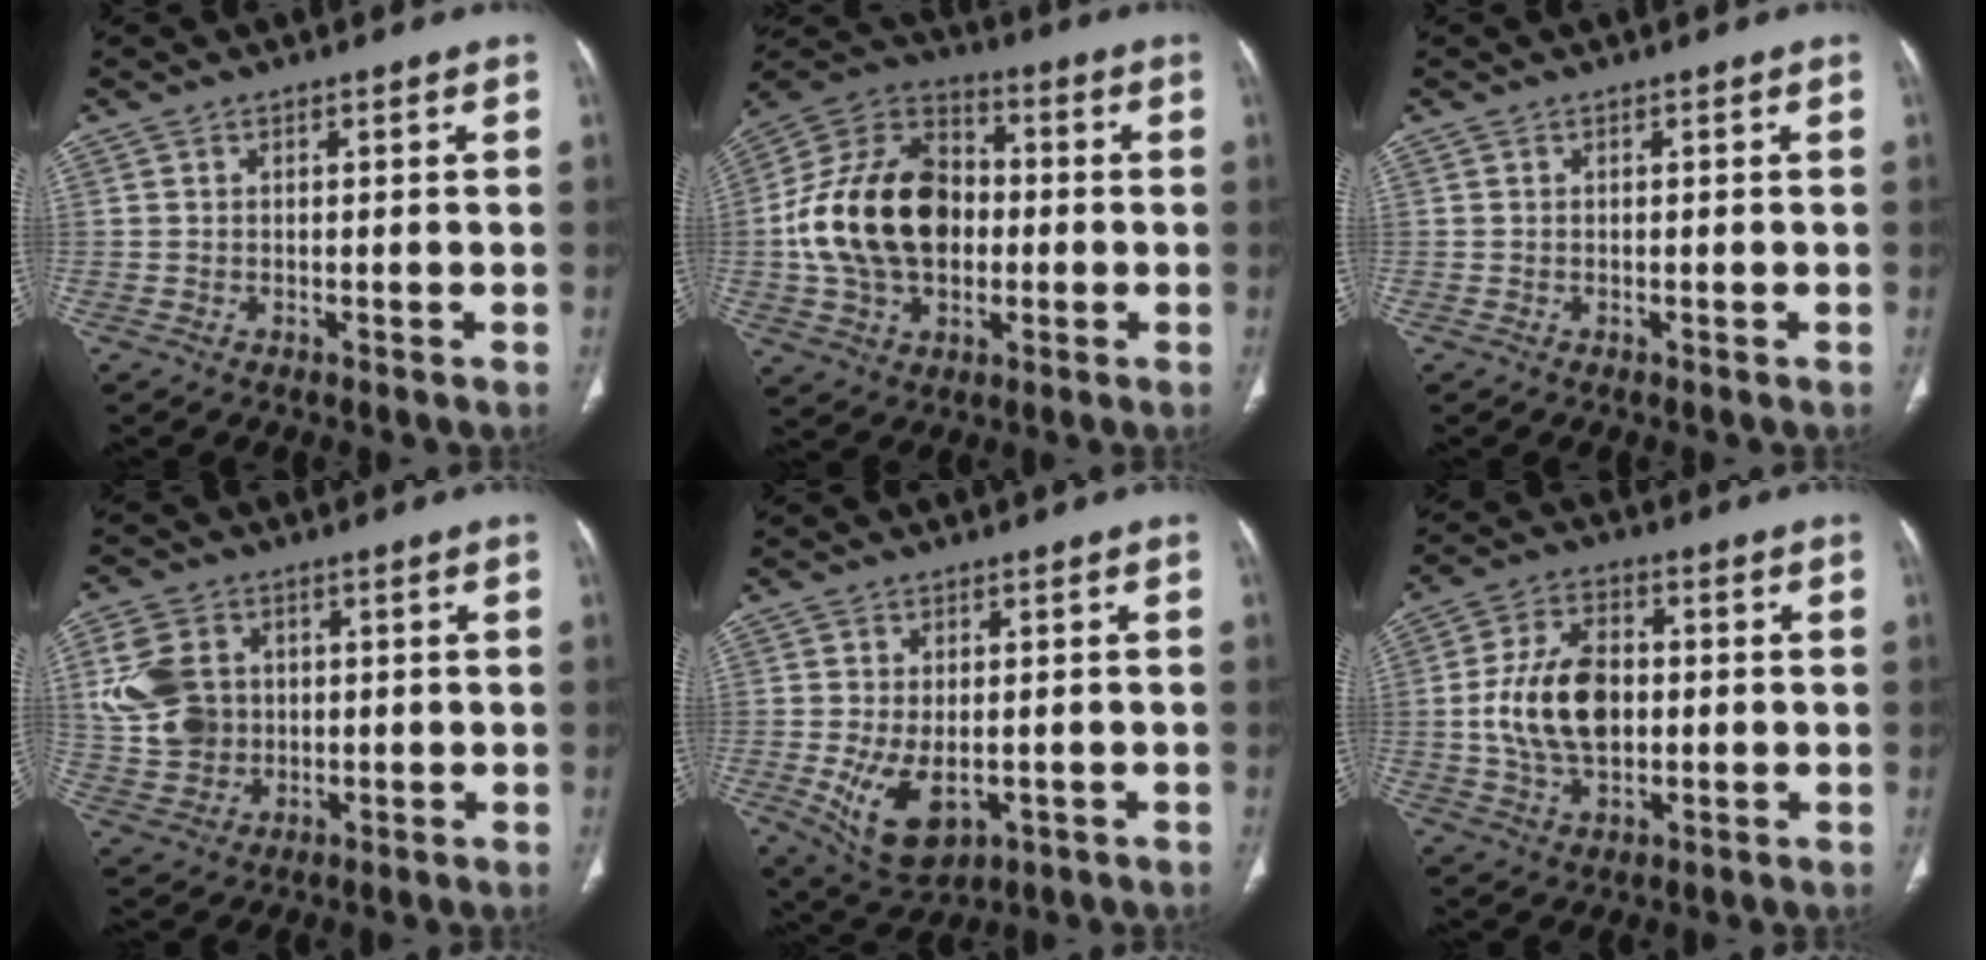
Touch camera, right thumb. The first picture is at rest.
{"total": 21.8, "force": [-0.9, 15.3, 15.4], "torque": [-0.270, 0.028, -0.014]}
{"total": 0.0}
{"total": 11.4, "force": [1.8, 9.4, 6.3], "torque": [-0.108, 0.001, 0.041]}
{"total": 9.5, "force": [-2.2, 5.5, 7.4], "torque": [-0.129, -0.010, -0.019]}
{"total": 12.2, "force": [0.0, 7.7, 9.5], "torque": [-0.165, 0.006, 0.003]}